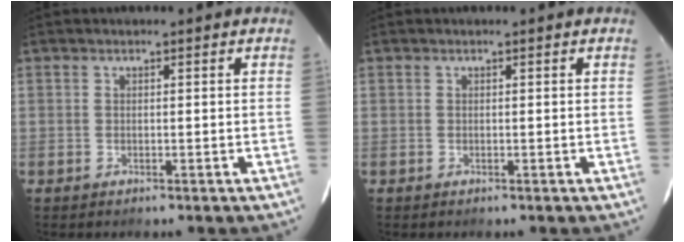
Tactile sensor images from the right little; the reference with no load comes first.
{"total": 0.0}